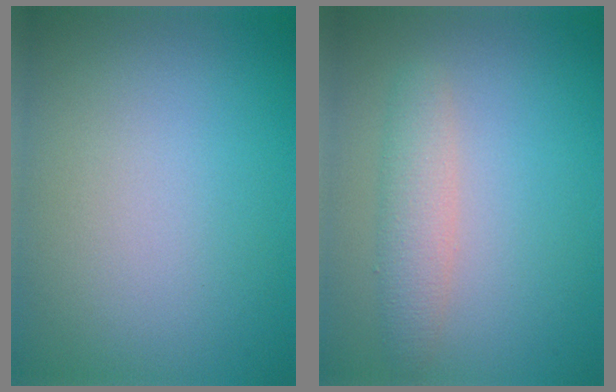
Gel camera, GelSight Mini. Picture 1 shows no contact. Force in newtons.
{"total": 2.6, "press": 2.6, "slide": 0.1}